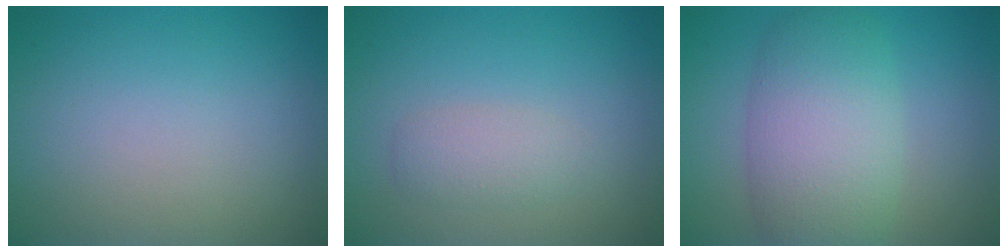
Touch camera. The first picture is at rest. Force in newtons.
{"total": 1.8, "press": 1.8, "slide": 0.1}
{"total": 7.3, "press": 7.3, "slide": 0.3}